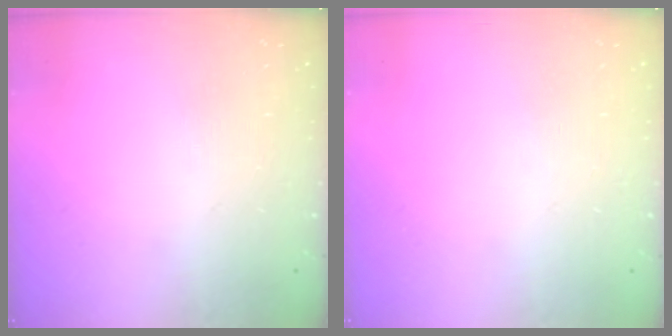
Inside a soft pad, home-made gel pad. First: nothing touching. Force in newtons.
{"total": 0.0}